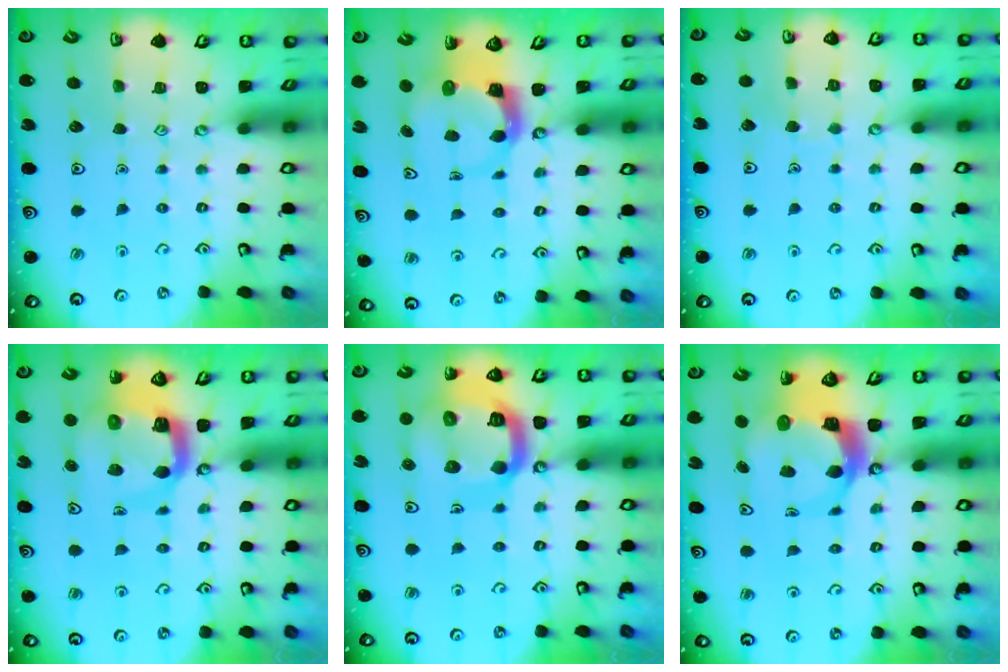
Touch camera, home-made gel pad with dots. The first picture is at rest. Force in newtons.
{"total": 3.8, "press": 3.8, "slide": 0.6}
{"total": 2.3, "press": 2.3, "slide": 0.1}
{"total": 9.0, "press": 9.0, "slide": 1.2}
{"total": 19.8, "press": 19.7, "slide": 2.1}
{"total": 8.5, "press": 8.5, "slide": 0.8}